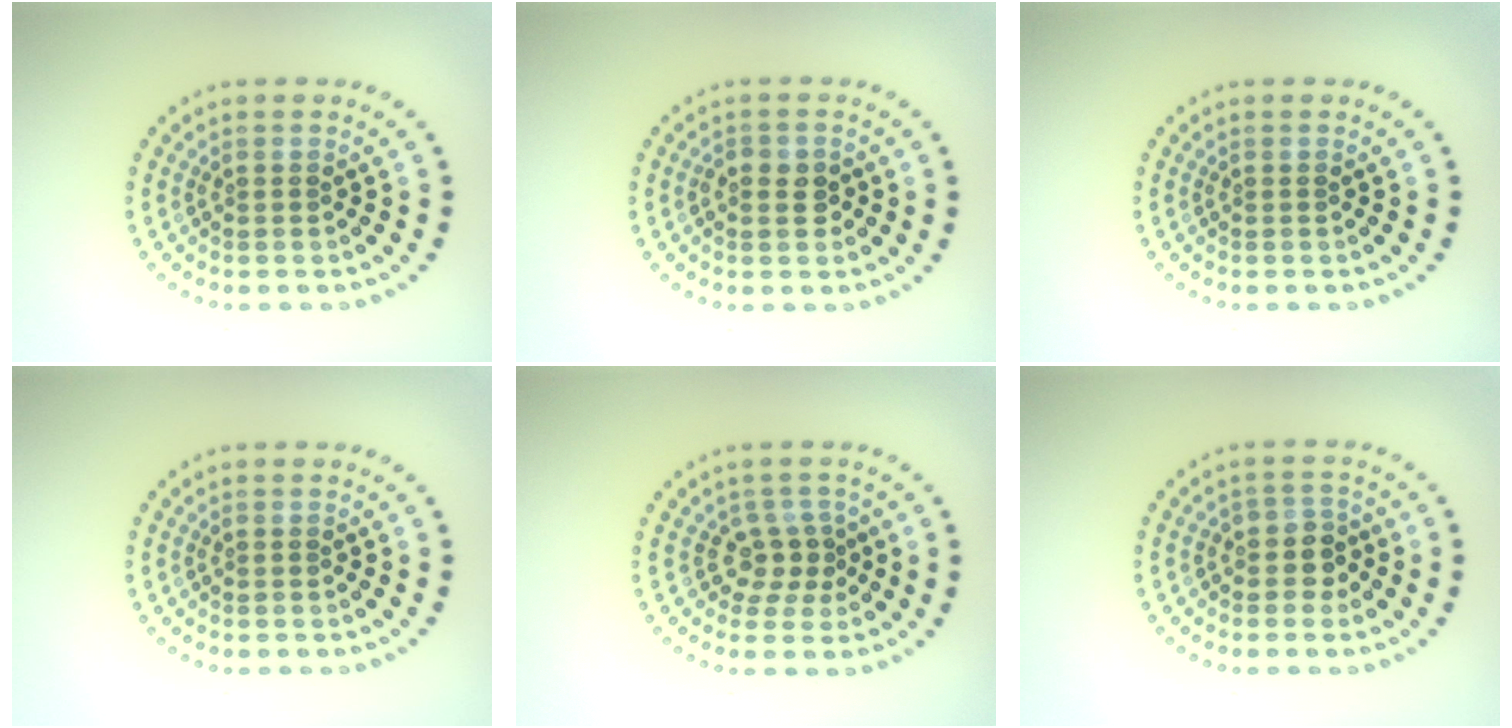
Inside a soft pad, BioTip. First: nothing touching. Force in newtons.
{"total": 1.9, "press": 1.9, "slide": 0.5}
{"total": 0.0}
{"total": 0.0}
{"total": 2.4, "press": 1.7, "slide": 1.7}
{"total": 2.1, "press": 1.9, "slide": 0.9}